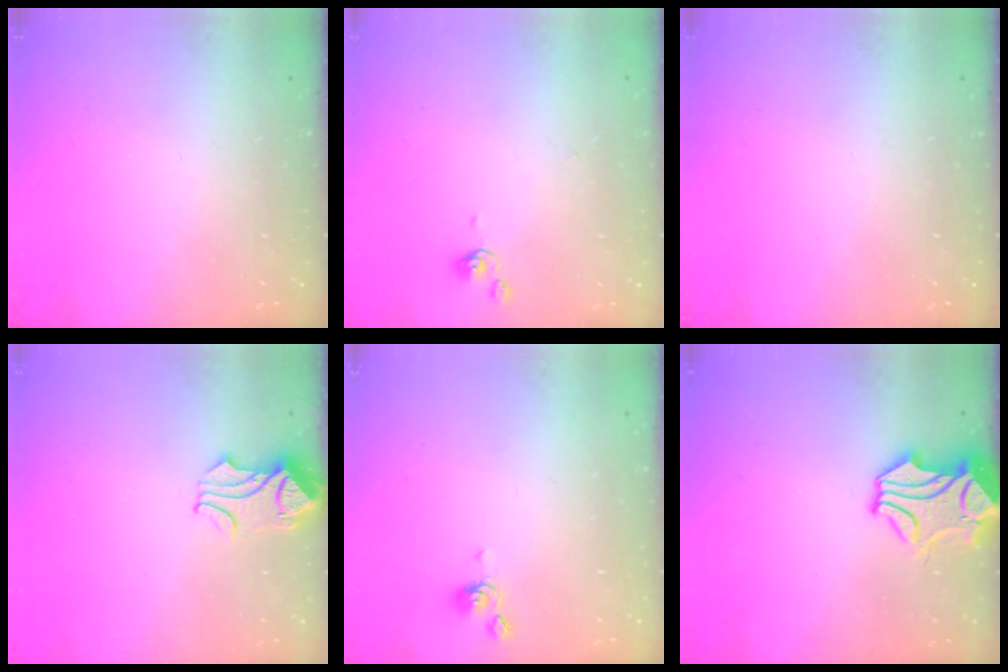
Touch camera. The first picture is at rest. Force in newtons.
{"total": 0.0}
{"total": 0.0}
{"total": 0.9, "press": 0.2, "slide": 0.9}
{"total": 0.9, "press": 0.8, "slide": 0.3}
{"total": 2.6, "press": 2.3, "slide": 1.4}